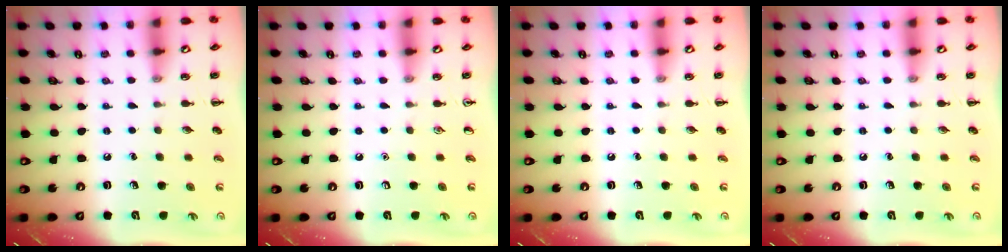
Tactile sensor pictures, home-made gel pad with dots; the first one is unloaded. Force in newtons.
{"total": 0.0}
{"total": 0.0}
{"total": 0.0}